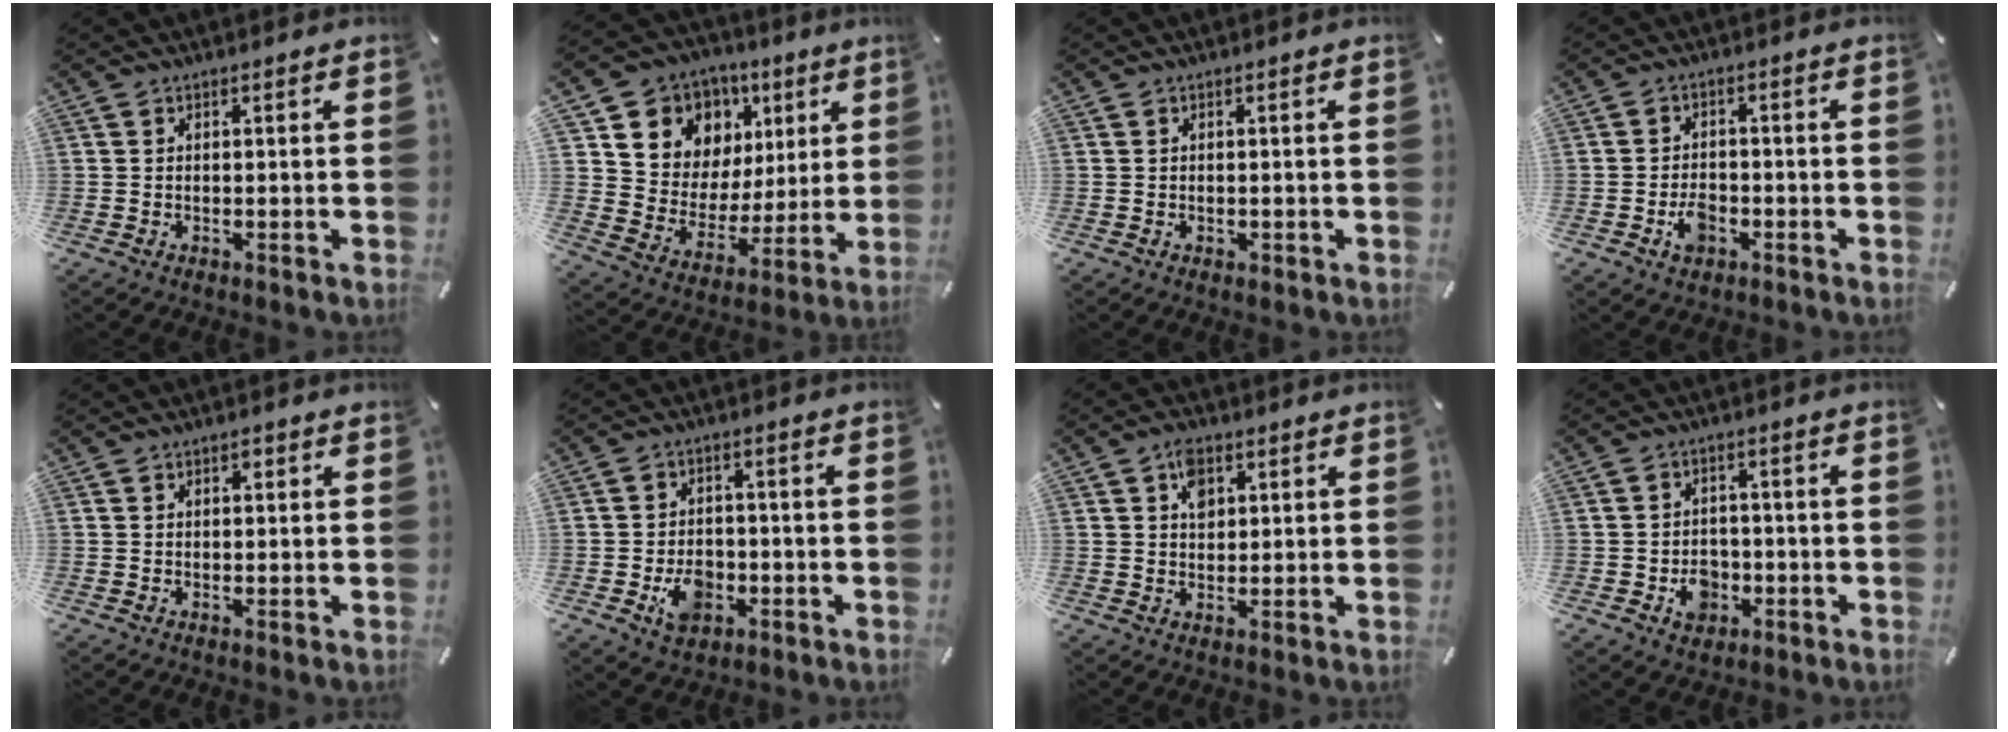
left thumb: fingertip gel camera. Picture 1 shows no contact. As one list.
[{"total": 11.6, "force": [5.8, 10.0, 1.4], "torque": [-0.034, -0.056, 0.118]}, {"total": 0.6, "force": [-0.1, 0.6, 0.2], "torque": [-0.003, 0.004, -0.003]}, {"total": 4.8, "force": [-2.1, 3.2, 2.9], "torque": [-0.044, 0.007, -0.038]}, {"total": 1.2, "force": [0.5, 0.9, 0.6], "torque": [-0.005, 0.001, 0.008]}, {"total": 7.5, "force": [-2.4, 5.6, 4.3], "torque": [-0.072, 0.007, -0.042]}, {"total": 5.3, "force": [2.0, 4.0, 2.9], "torque": [-0.043, -0.002, 0.031]}, {"total": 6.4, "force": [-2.0, 5.4, 2.8], "torque": [-0.035, 0.009, -0.034]}]